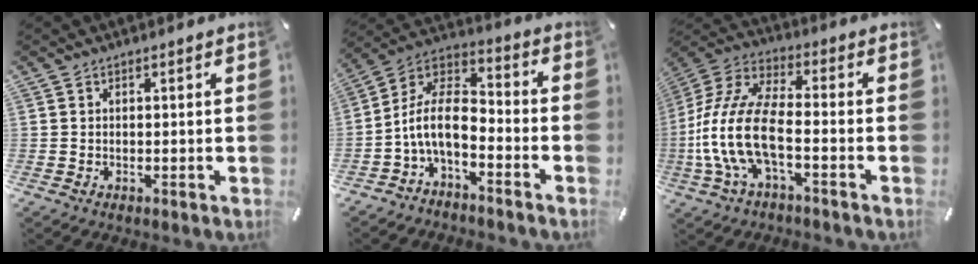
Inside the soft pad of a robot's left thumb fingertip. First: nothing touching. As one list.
[{"total": 10.6, "force": [-4.5, 5.3, 8.0], "torque": [-0.179, 0.004, -0.090]}, {"total": 14.3, "force": [-4.5, 6.6, 11.8], "torque": [-0.274, -0.008, -0.087]}]